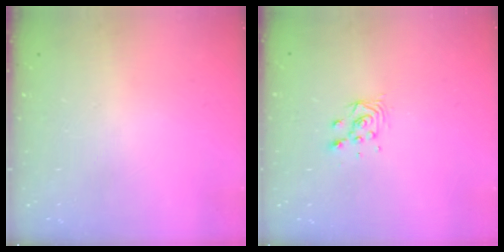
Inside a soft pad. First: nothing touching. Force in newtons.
{"total": 4.0, "press": 4.0, "slide": 0.2}